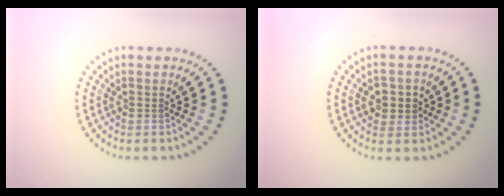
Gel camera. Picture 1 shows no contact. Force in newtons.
{"total": 2.6, "press": 2.5, "slide": 0.7}